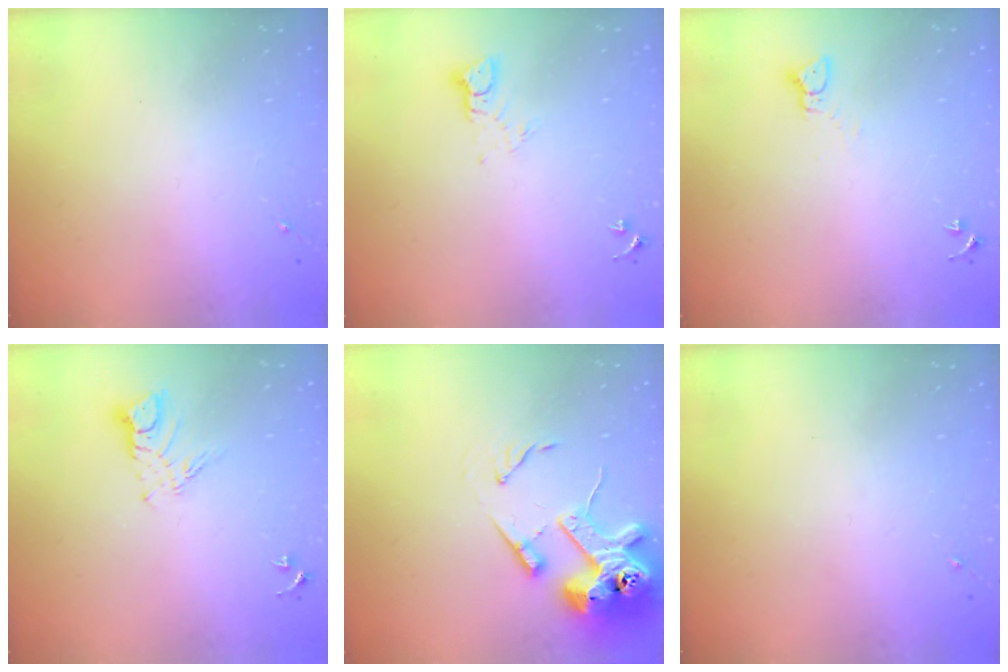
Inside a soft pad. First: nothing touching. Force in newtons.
{"total": 3.7, "press": 3.7, "slide": 0.4}
{"total": 2.3, "press": 2.3, "slide": 0.3}
{"total": 7.7, "press": 7.7, "slide": 0.7}
{"total": 15.7, "press": 15.5, "slide": 2.1}
{"total": 0.0}